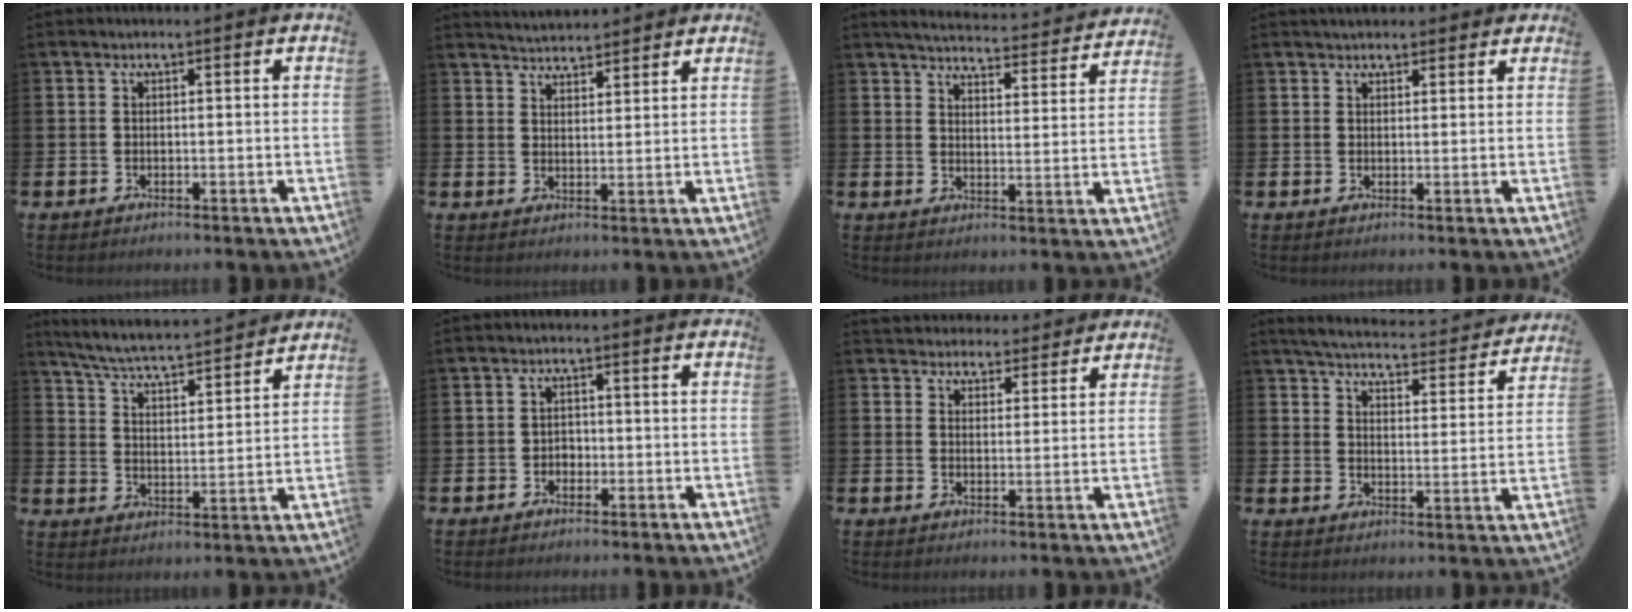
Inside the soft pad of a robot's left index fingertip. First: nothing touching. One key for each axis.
{"total": 4.0, "fx": 3.9, "fy": 0.4, "fz": -0.2, "tx": -0.005, "ty": -0.022, "tz": 0.071}
{"total": 4.6, "fx": 4.5, "fy": 0.4, "fz": 0.8, "tx": -0.029, "ty": -0.038, "tz": 0.074}
{"total": 2.6, "fx": 2.4, "fy": 0.9, "fz": 0.0, "tx": 0.005, "ty": -0.008, "tz": 0.043}
{"total": 5.8, "fx": 5.6, "fy": 0.1, "fz": 1.6, "tx": -0.058, "ty": -0.046, "tz": 0.093}
{"total": 1.6, "fx": -0.7, "fy": 1.4, "fz": 0.4, "tx": -0.007, "ty": 0.003, "tz": -0.017}
{"total": 3.9, "fx": 3.7, "fy": 1.2, "fz": -0.3, "tx": -0.005, "ty": -0.021, "tz": 0.068}
{"total": 5.0, "fx": 4.8, "fy": 0.5, "fz": 1.1, "tx": -0.047, "ty": -0.037, "tz": 0.080}